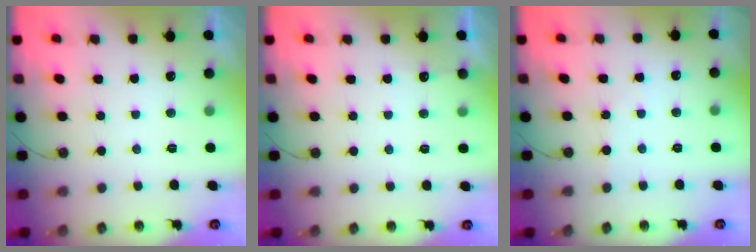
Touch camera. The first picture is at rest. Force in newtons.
{"total": 3.0, "press": 3.0, "slide": 0.5}
{"total": 2.5, "press": 2.5, "slide": 0.4}